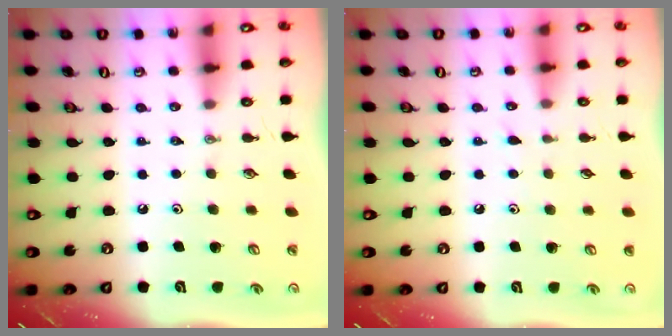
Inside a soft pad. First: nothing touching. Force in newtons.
{"total": 4.3, "press": 4.2, "slide": 0.5}